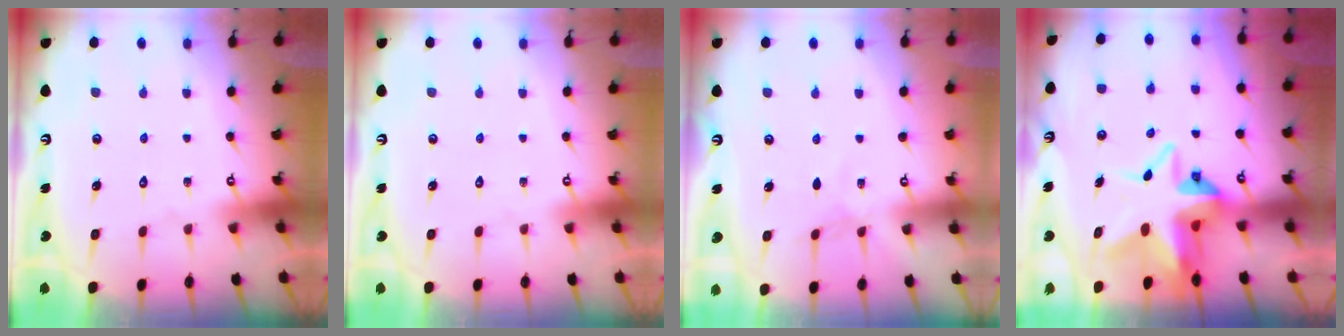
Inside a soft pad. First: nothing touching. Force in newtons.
{"total": 0.0}
{"total": 3.0, "press": 2.9, "slide": 0.4}
{"total": 10.1, "press": 9.9, "slide": 1.8}